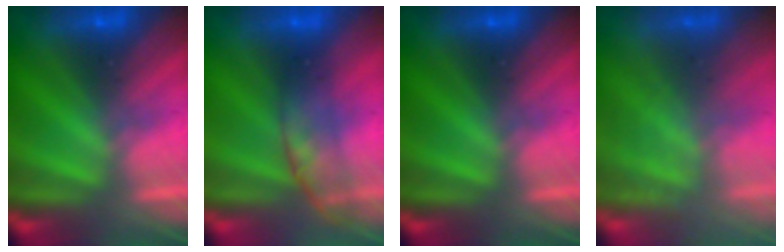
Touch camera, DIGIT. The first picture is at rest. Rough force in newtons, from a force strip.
{"total": 2.7}
{"total": 0.0}
{"total": 2.9}